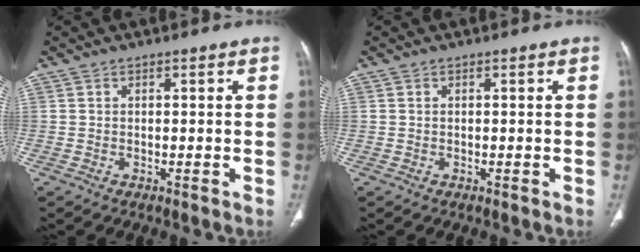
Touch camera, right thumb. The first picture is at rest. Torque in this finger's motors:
{"motor_torque": [0.29, 0.10, 0.00, -0.44, -0.02]}